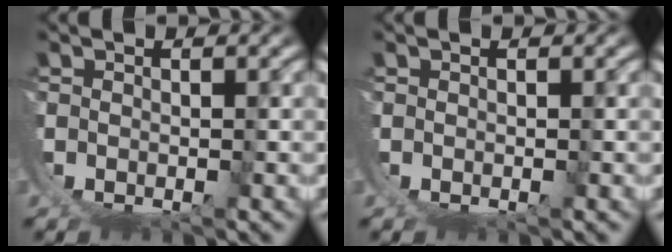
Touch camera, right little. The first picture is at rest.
{"total": 0.0}